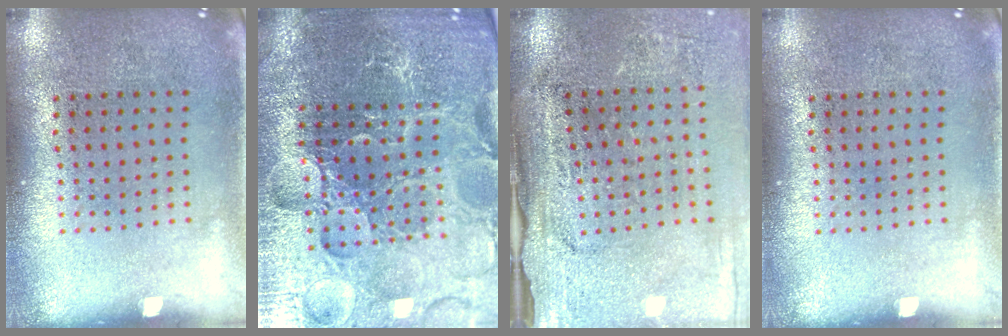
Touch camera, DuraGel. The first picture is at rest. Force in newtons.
{"total": 4.7, "press": 4.5, "slide": 1.2}
{"total": 3.4, "press": 3.1, "slide": 1.3}
{"total": 0.0}